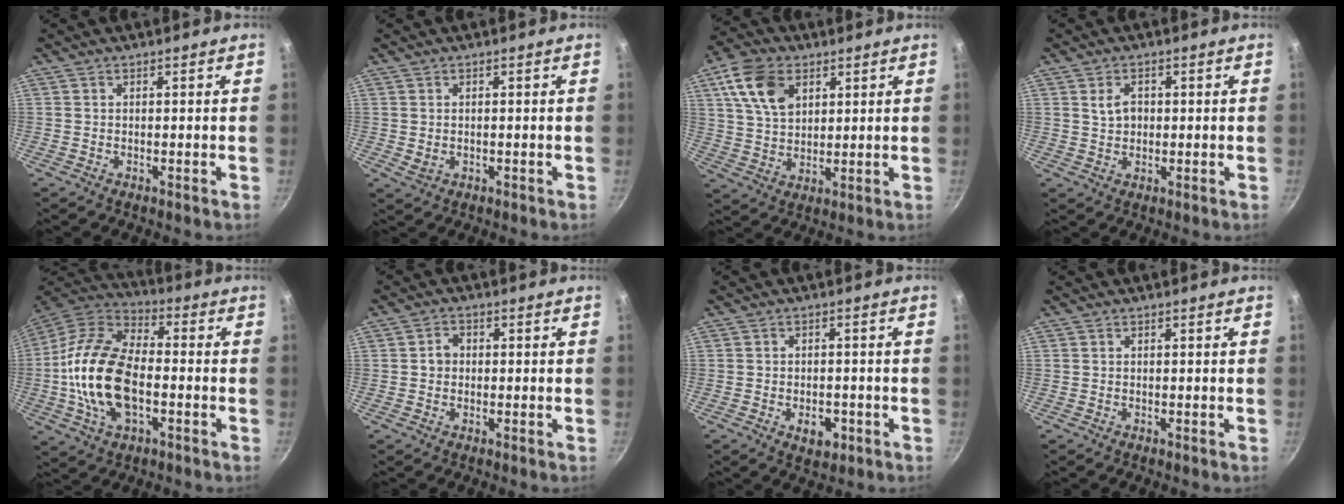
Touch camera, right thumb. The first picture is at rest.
{"total": 1.9, "force": [0.1, 1.4, 1.2], "torque": [-0.021, -0.004, 0.004]}
{"total": 11.5, "force": [4.7, 7.5, 7.4], "torque": [-0.122, -0.007, 0.090]}
{"total": 3.6, "force": [0.6, 2.7, 2.3], "torque": [-0.027, 0.002, 0.014]}
{"total": 19.5, "force": [-2.8, 11.1, 15.8], "torque": [-0.290, 0.035, -0.063]}
{"total": 2.8, "force": [0.0, 2.4, 1.4], "torque": [-0.011, 0.006, -0.002]}
{"total": 4.7, "force": [-1.8, 3.1, 3.0], "torque": [-0.030, 0.011, -0.019]}
{"total": 0.0}